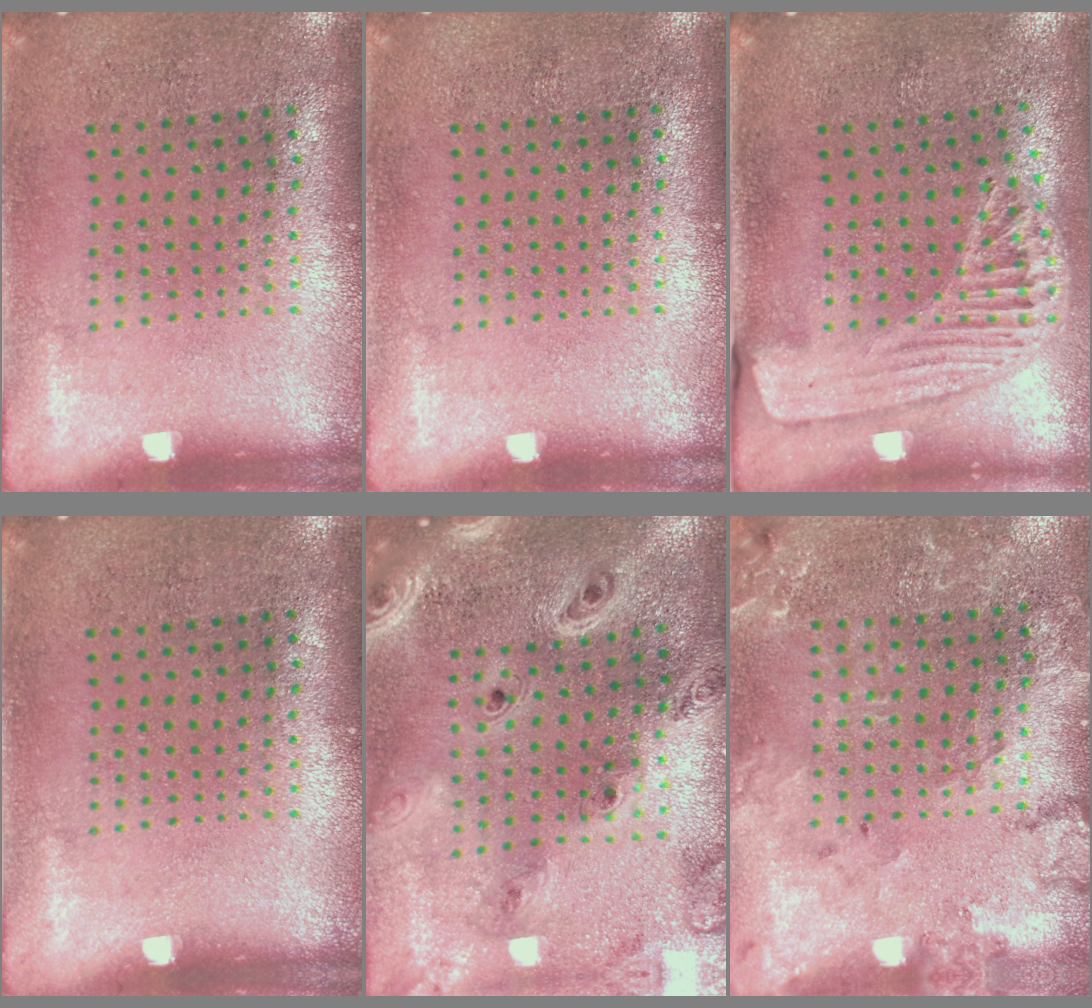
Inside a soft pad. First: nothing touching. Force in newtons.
{"total": 0.0}
{"total": 1.5, "press": 1.5, "slide": 0.2}
{"total": 0.0}
{"total": 2.5, "press": 2.2, "slide": 1.1}
{"total": 1.9, "press": 1.9, "slide": 0.2}